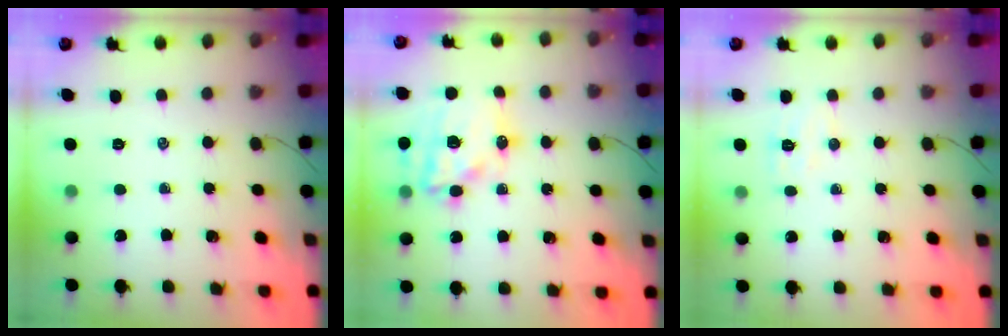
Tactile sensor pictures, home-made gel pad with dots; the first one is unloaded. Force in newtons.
{"total": 17.8, "press": 17.4, "slide": 3.7}
{"total": 6.4, "press": 6.3, "slide": 1.0}